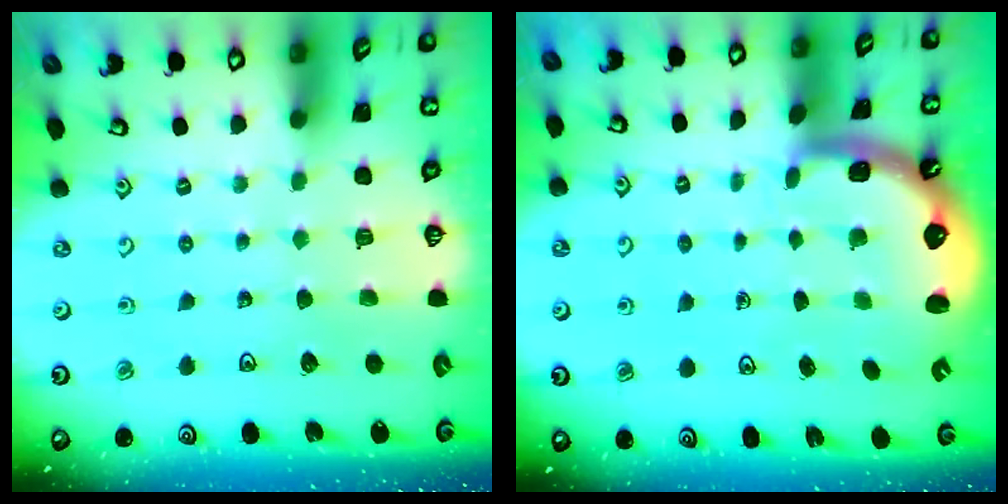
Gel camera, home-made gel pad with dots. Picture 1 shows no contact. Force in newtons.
{"total": 1.6, "press": 1.5, "slide": 0.6}